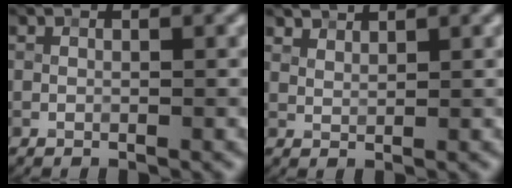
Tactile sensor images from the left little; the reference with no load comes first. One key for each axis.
{"total": 2.7, "fx": 2.4, "fy": 0.9, "fz": 0.9, "tx": -0.024, "ty": -0.010, "tz": 0.057}